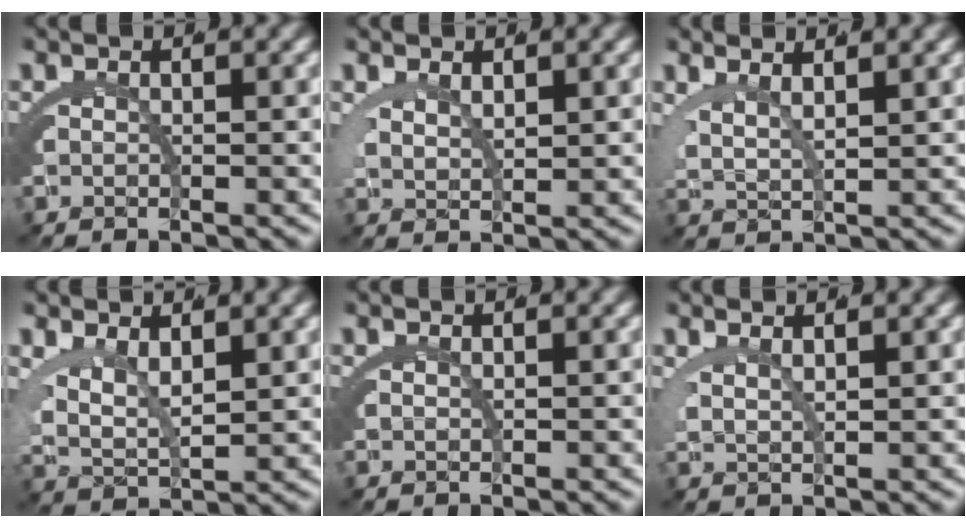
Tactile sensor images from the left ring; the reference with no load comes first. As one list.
[{"total": 1.8, "force": [1.3, 0.2, 1.2], "torque": [-0.031, -0.017, 0.038]}, {"total": 4.4, "force": [2.5, 2.0, 3.0], "torque": [-0.053, -0.002, 0.046]}, {"total": 5.0, "force": [1.4, 3.2, 3.6], "torque": [-0.086, -0.020, 0.034]}, {"total": 0.7, "force": [0.4, -0.5, 0.4], "torque": [-0.011, -0.006, 0.013]}, {"total": 2.5, "force": [1.9, 0.3, 1.6], "torque": [-0.027, -0.001, 0.037]}]